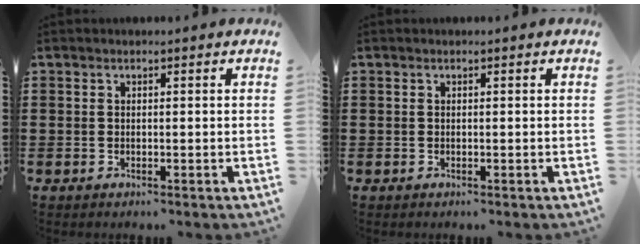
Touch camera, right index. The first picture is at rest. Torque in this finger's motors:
{"motor_torque": [-0.01, 0.01, 0.00, -0.01]}